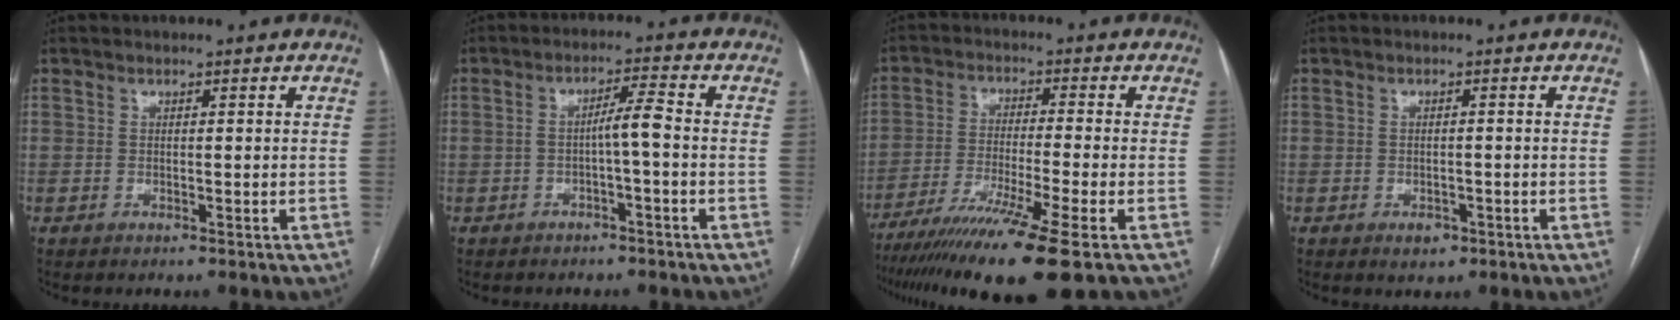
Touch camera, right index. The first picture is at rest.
{"total": 3.6, "force": [-0.8, 0.0, 3.5], "torque": [-0.057, 0.011, -0.012]}
{"total": 14.7, "force": [-10.1, -1.3, 10.6], "torque": [-0.183, -0.046, -0.167]}
{"total": 1.9, "force": [-0.9, 1.3, 1.0], "torque": [-0.009, 0.002, -0.005]}